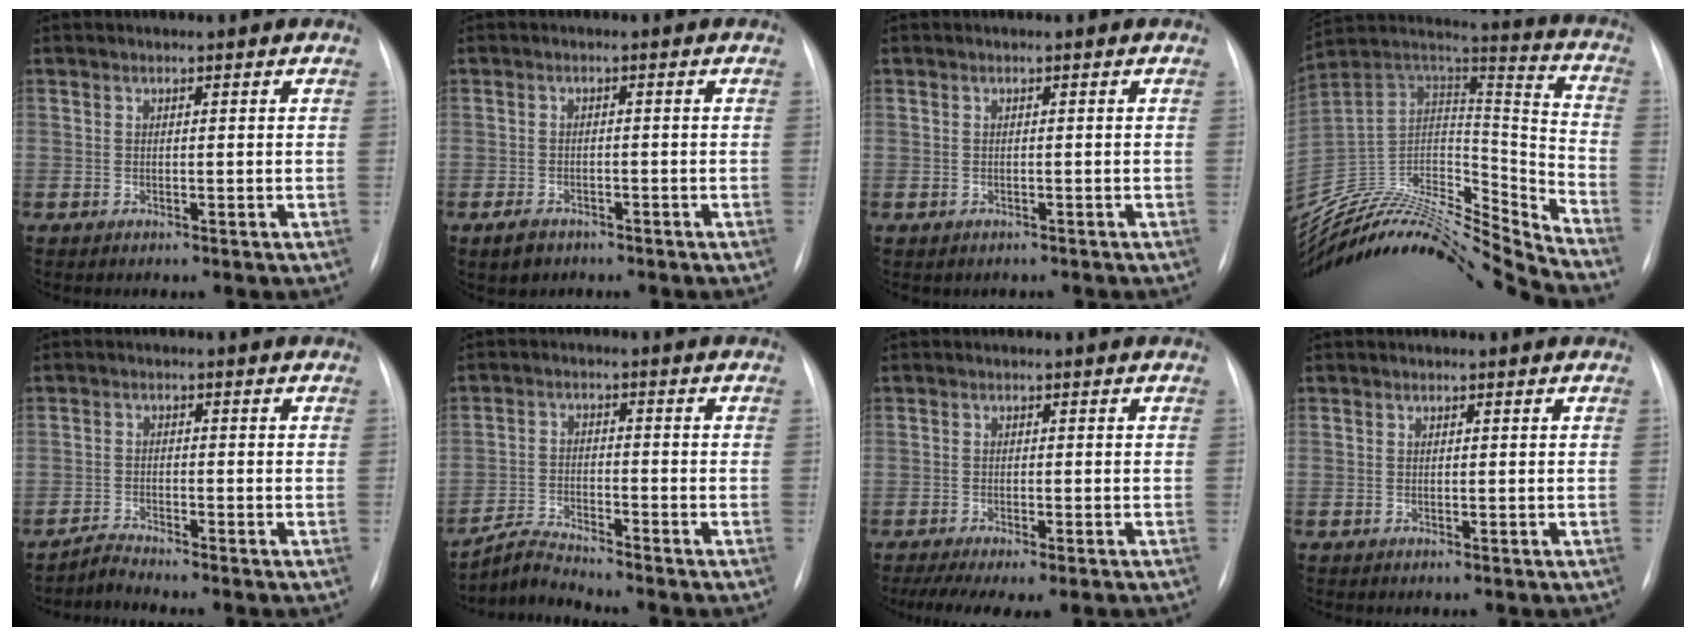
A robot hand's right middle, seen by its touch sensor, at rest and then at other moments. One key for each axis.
{"total": 3.1, "fx": -2.2, "fy": 1.9, "fz": 1.1, "tx": -0.026, "ty": 0.000, "tz": -0.030}
{"total": 1.1, "fx": -0.8, "fy": 0.7, "fz": 0.1, "tx": -0.008, "ty": 0.000, "tz": -0.007}
{"total": 28.7, "fx": -27.4, "fy": 1.9, "fz": 8.3, "tx": -0.159, "ty": 0.013, "tz": -0.443}
{"total": 2.2, "fx": -2.1, "fy": -0.6, "fz": -0.4, "tx": 0.004, "ty": -0.016, "tz": -0.043}
{"total": 4.5, "fx": -4.4, "fy": -0.9, "fz": -0.3, "tx": -0.003, "ty": -0.017, "tz": -0.084}
{"total": 8.4, "fx": -6.2, "fy": 2.0, "fz": 5.3, "tx": -0.081, "ty": -0.010, "tz": -0.091}
{"total": 0.0}